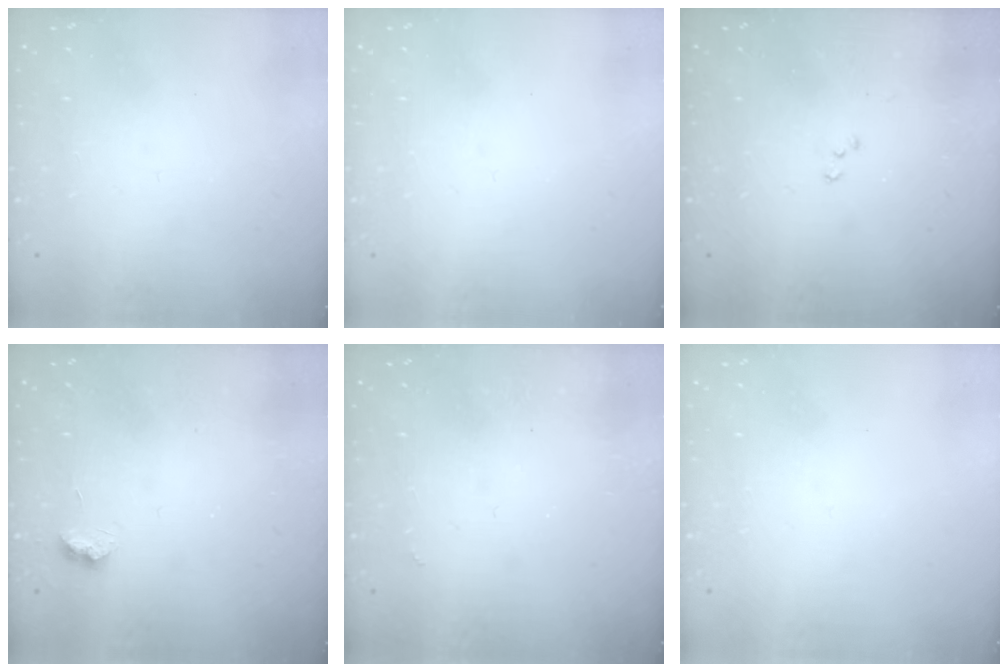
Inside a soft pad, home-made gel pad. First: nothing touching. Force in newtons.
{"total": 0.0}
{"total": 8.1, "press": 8.0, "slide": 1.1}
{"total": 3.6, "press": 3.5, "slide": 0.6}
{"total": 2.5, "press": 2.5, "slide": 0.5}
{"total": 0.0}